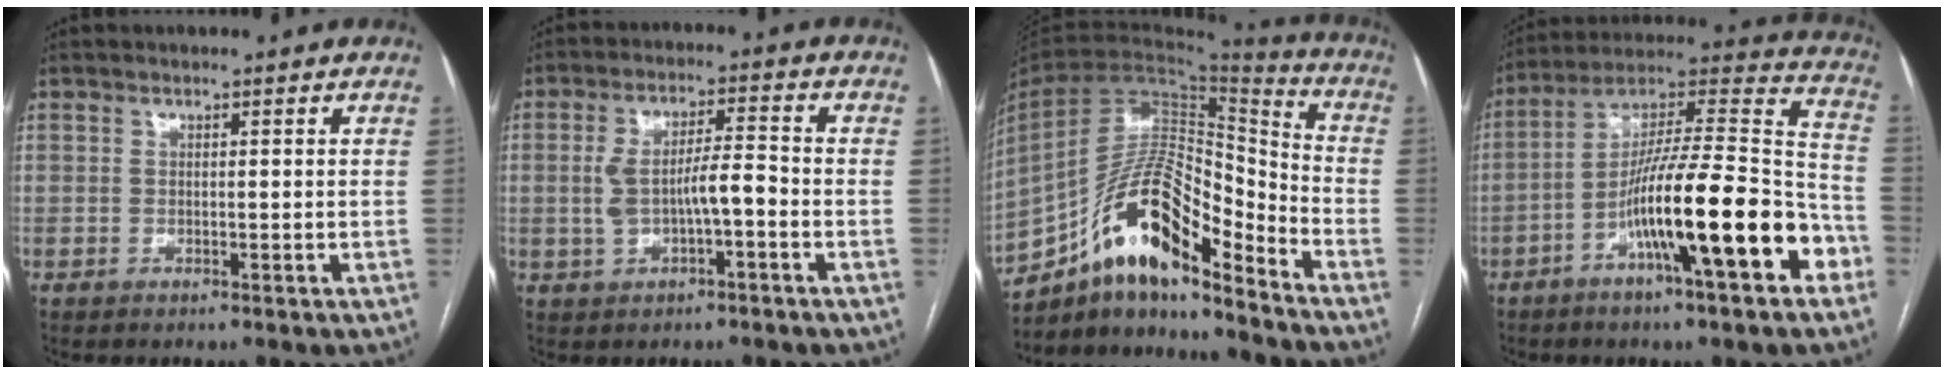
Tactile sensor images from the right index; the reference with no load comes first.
{"total": 6.9, "force": [-1.2, 1.9, 6.5], "torque": [-0.127, 0.020, -0.017]}
{"total": 16.9, "force": [-11.7, 4.2, 11.5], "torque": [-0.209, 0.034, -0.204]}
{"total": 21.9, "force": [-8.9, 2.4, 19.9], "torque": [-0.300, 0.006, -0.146]}